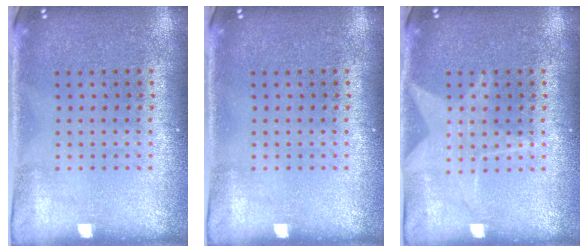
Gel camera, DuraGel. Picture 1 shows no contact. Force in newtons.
{"total": 0.0}
{"total": 1.9, "press": 1.9, "slide": 0.2}